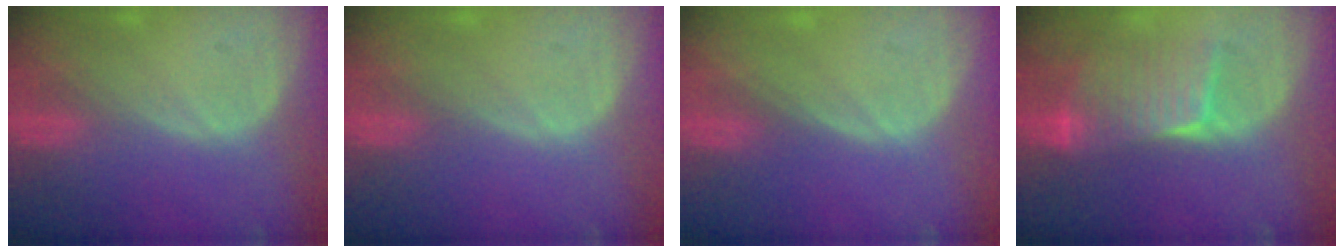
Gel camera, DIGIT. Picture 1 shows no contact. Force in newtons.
{"total": 0.0}
{"total": 0.0}
{"total": 6.8, "press": 6.8, "slide": 0.5}